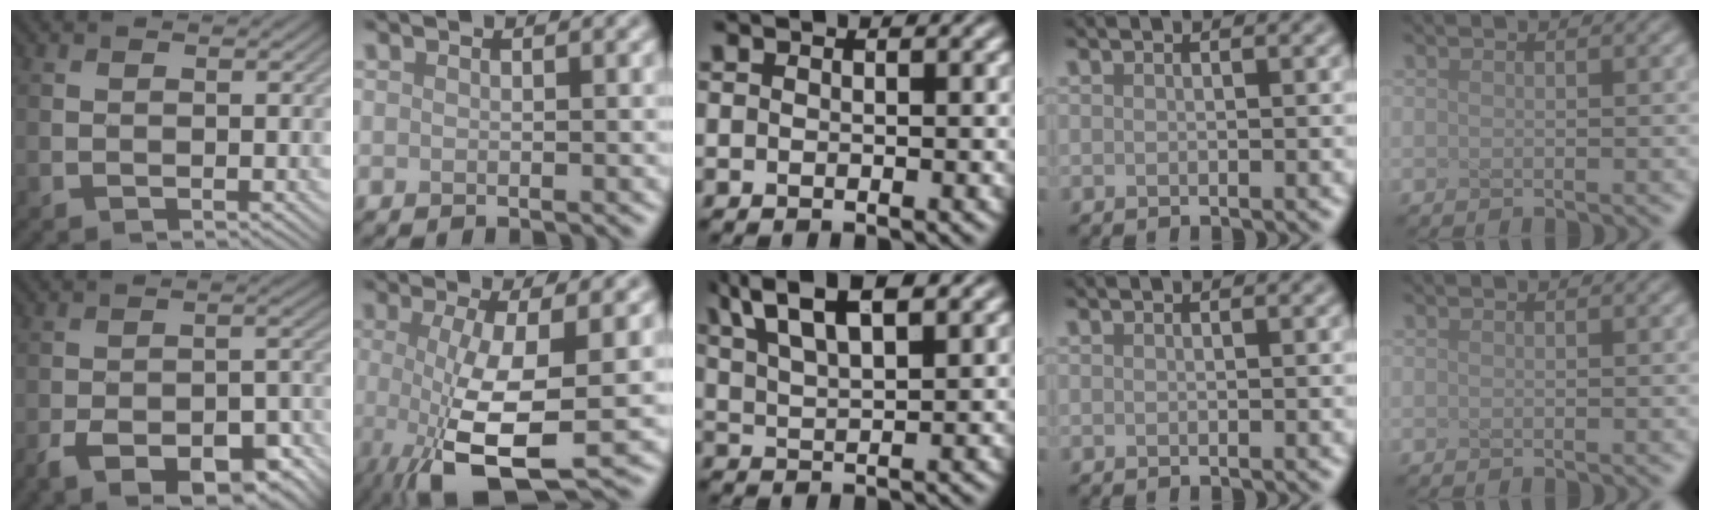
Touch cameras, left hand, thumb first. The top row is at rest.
{"thumb": {"total": 12.7, "force": [-8.1, 5.3, 8.2], "torque": [-0.129, -0.011, -0.123]}, "index": {"total": 8.7, "force": [-1.6, 2.6, 8.1], "torque": [-0.154, -0.020, -0.027]}, "middle": {"total": 7.2, "force": [4.7, 2.5, 5.0], "torque": [-0.093, 0.025, 0.073]}}